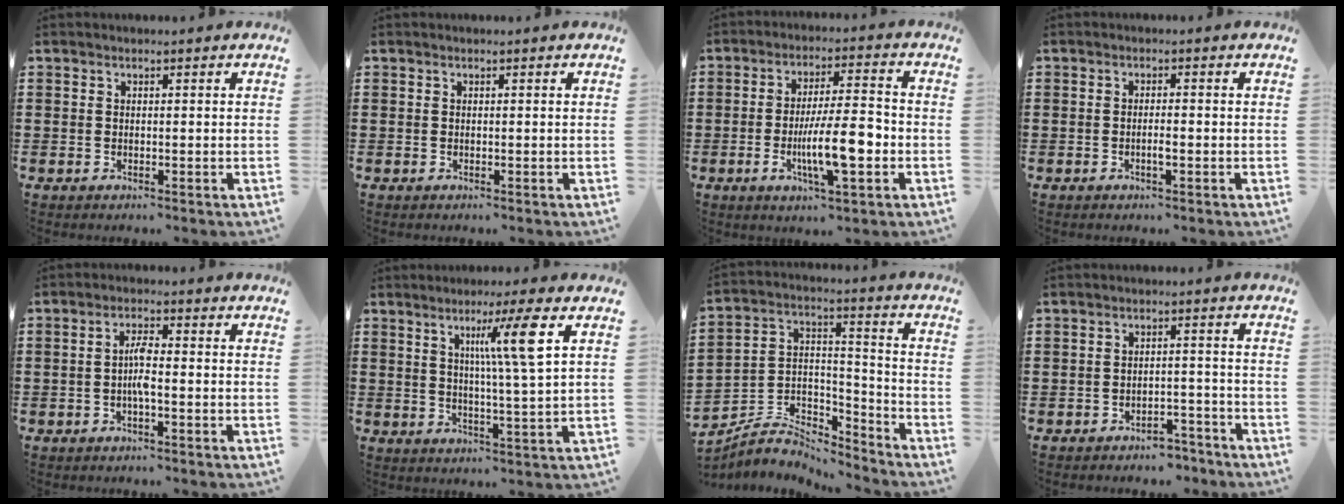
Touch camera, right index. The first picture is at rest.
{"total": 0.0}
{"total": 10.5, "force": [-2.6, 2.7, 9.9], "torque": [-0.173, -0.006, -0.047]}
{"total": 1.8, "force": [-0.7, 0.2, 1.7], "torque": [-0.032, 0.001, -0.013]}
{"total": 3.4, "force": [-0.8, 0.7, 3.3], "torque": [-0.076, -0.001, -0.020]}
{"total": 8.2, "force": [3.3, -0.6, 7.5], "torque": [-0.139, -0.006, 0.045]}
{"total": 6.0, "force": [-5.3, 2.4, 1.4], "torque": [-0.042, 0.002, -0.106]}
{"total": 3.5, "force": [-3.4, 0.5, 0.7], "torque": [-0.014, 0.006, -0.069]}